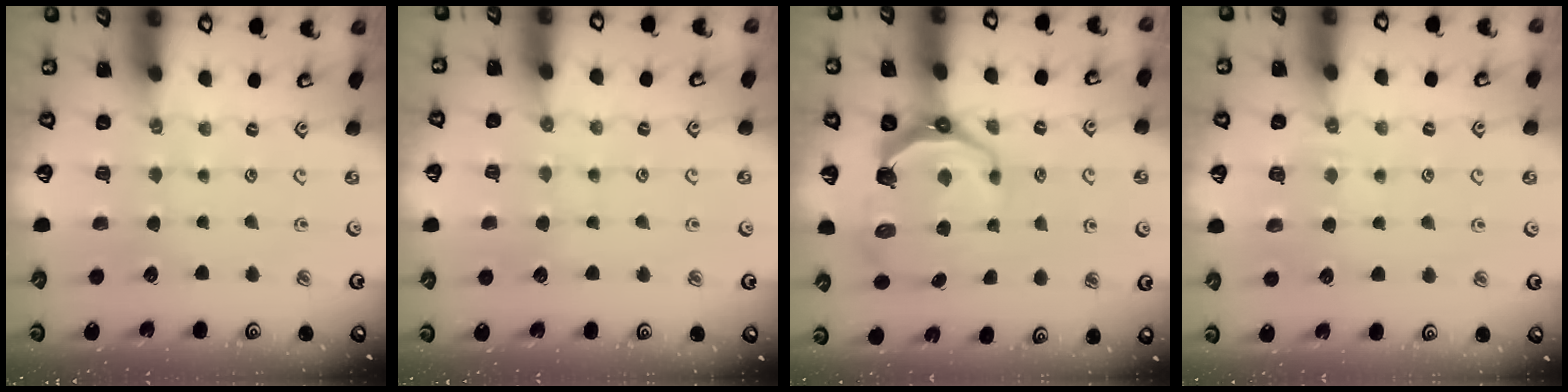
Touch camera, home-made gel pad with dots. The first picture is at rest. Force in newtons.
{"total": 5.3, "press": 5.3, "slide": 0.6}
{"total": 9.1, "press": 7.8, "slide": 4.7}
{"total": 5.2, "press": 5.1, "slide": 1.0}